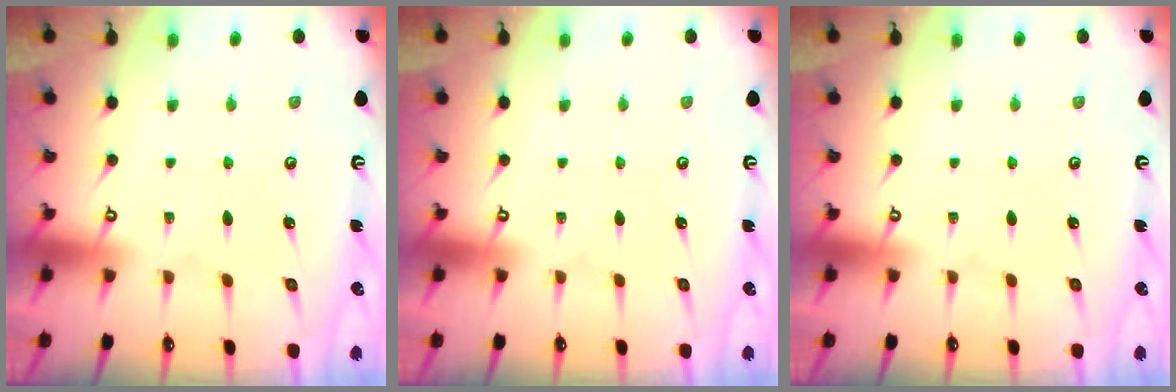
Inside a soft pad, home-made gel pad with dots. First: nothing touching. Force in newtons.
{"total": 0.0}
{"total": 0.0}